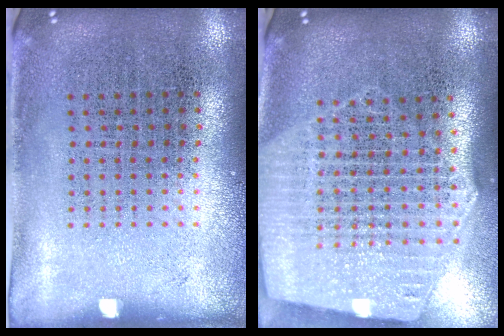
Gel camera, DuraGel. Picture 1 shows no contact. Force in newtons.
{"total": 2.7, "press": 2.3, "slide": 1.4}